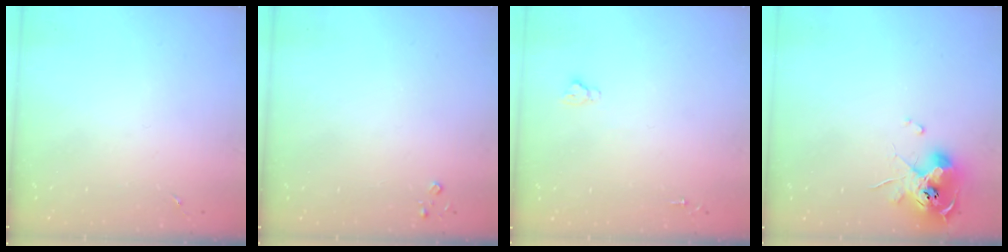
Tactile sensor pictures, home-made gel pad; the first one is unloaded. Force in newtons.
{"total": 2.6, "press": 2.6, "slide": 0.3}
{"total": 2.6, "press": 2.5, "slide": 0.3}
{"total": 13.1, "press": 13.0, "slide": 1.8}